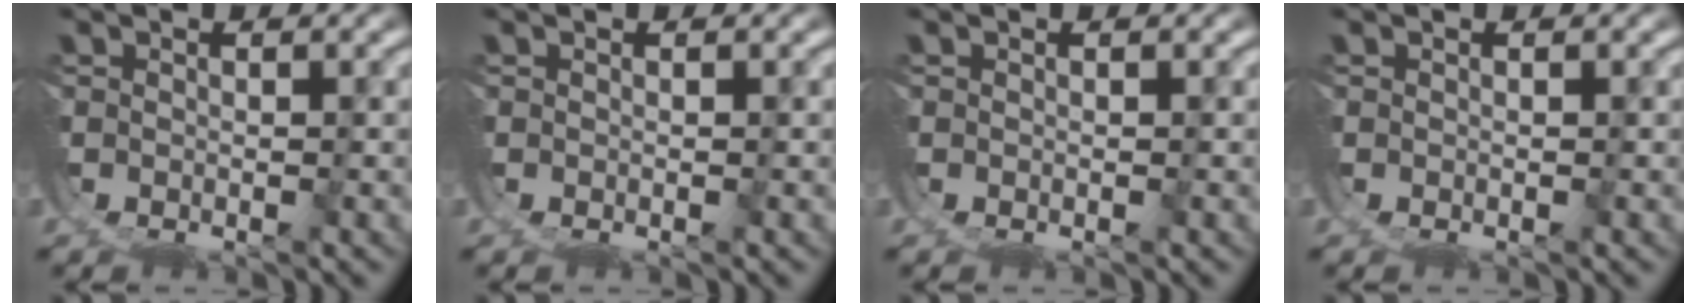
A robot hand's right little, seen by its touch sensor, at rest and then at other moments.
{"total": 0.0}
{"total": 0.0}
{"total": 0.0}